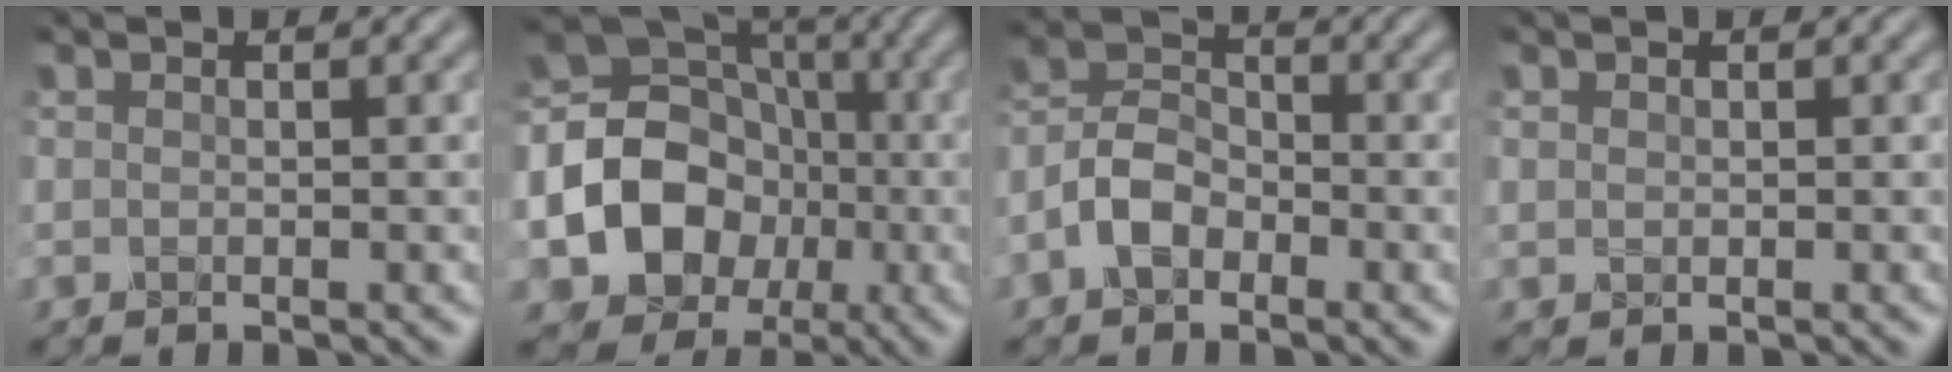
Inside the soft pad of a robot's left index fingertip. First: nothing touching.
{"total": 13.5, "force": [-2.2, 11.6, 6.5], "torque": [-0.130, -0.013, -0.050]}
{"total": 3.7, "force": [-1.9, 2.3, 2.2], "torque": [-0.047, 0.011, -0.044]}
{"total": 1.1, "force": [0.5, 0.9, 0.3], "torque": [0.004, 0.009, -0.001]}